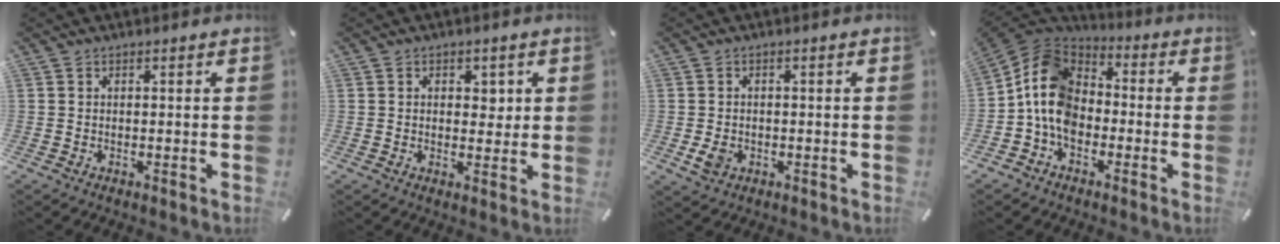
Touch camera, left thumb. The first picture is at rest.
{"total": 3.4, "force": [0.8, 2.5, 2.1], "torque": [-0.012, -0.006, 0.005]}
{"total": 3.4, "force": [-0.8, 2.6, 1.9], "torque": [-0.046, 0.000, -0.016]}
{"total": 12.6, "force": [-3.1, 9.8, 7.2], "torque": [-0.167, 0.028, -0.061]}